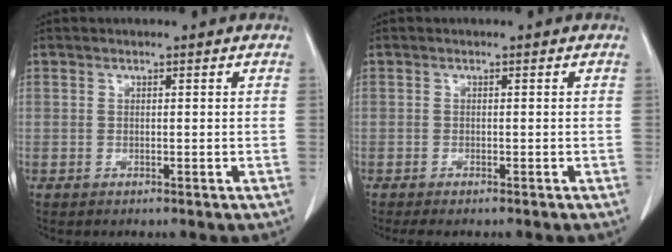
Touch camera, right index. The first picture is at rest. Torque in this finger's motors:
{"motor_torque": [0.24, -0.20, 0.09, 0.03]}